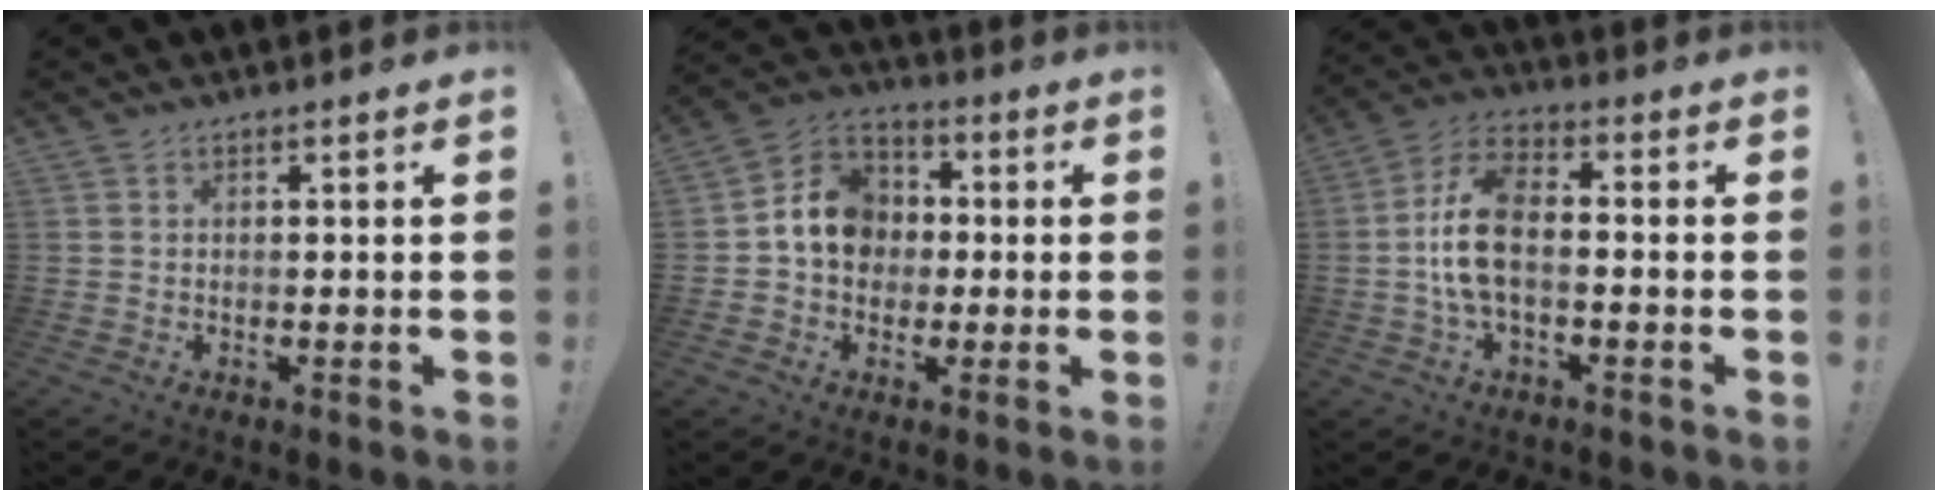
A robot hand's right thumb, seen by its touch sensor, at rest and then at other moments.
{"total": 11.7, "force": [0.1, 10.4, 5.4], "torque": [-0.073, 0.013, 0.010]}
{"total": 11.7, "force": [-1.4, 5.9, 10.0], "torque": [-0.210, 0.012, -0.022]}